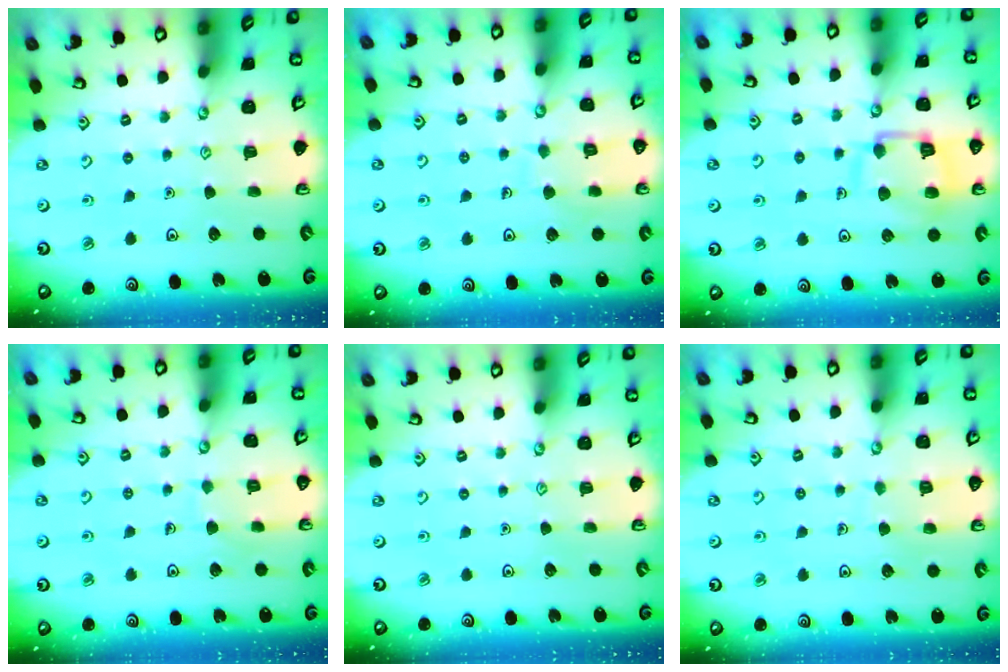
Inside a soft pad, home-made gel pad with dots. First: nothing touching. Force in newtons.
{"total": 6.2, "press": 6.1, "slide": 0.6}
{"total": 13.1, "press": 13.0, "slide": 1.5}
{"total": 4.9, "press": 4.8, "slide": 0.3}
{"total": 0.0}
{"total": 4.7, "press": 4.6, "slide": 0.4}